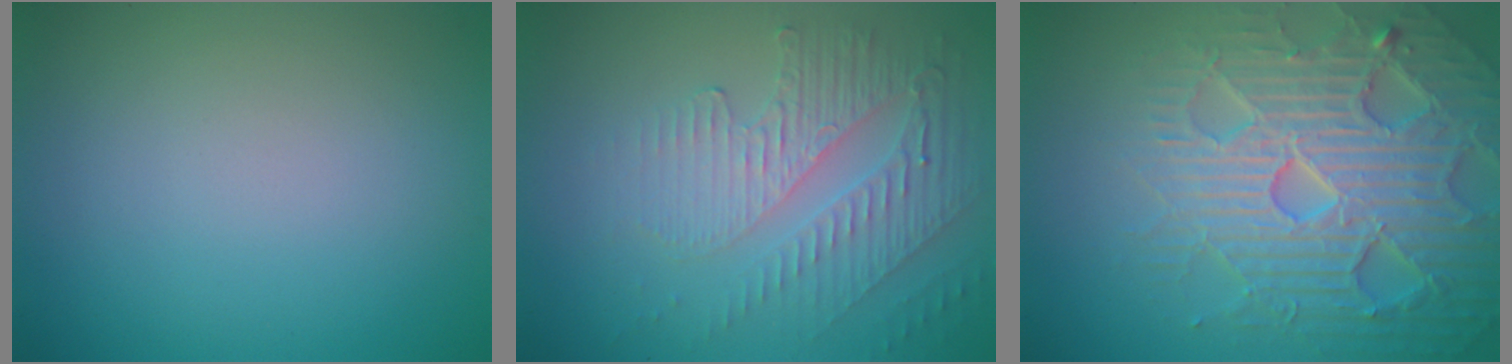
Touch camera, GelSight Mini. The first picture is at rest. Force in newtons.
{"total": 5.8, "press": 3.4, "slide": 4.7}
{"total": 6.8, "press": 6.7, "slide": 1.5}